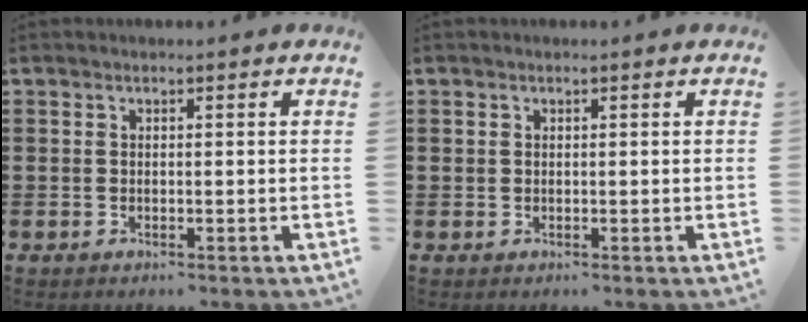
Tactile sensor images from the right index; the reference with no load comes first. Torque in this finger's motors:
{"motor_torque": [-0.47, 0.37, -0.02, -0.01]}